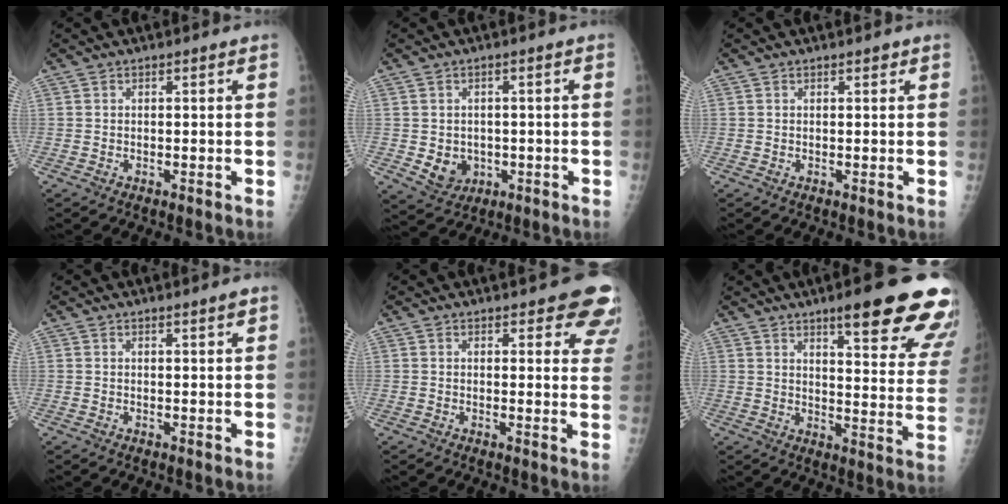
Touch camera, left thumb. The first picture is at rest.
{"total": 5.3, "force": [-1.0, 4.6, 2.5], "torque": [-0.020, 0.002, -0.001]}
{"total": 0.6, "force": [0.4, 0.3, 0.3], "torque": [-0.003, -0.002, 0.004]}
{"total": 1.2, "force": [1.0, 0.0, 0.8], "torque": [-0.008, -0.007, 0.015]}
{"total": 9.3, "force": [7.2, 3.3, 4.7], "torque": [-0.010, -0.032, 0.066]}
{"total": 21.2, "force": [14.1, 4.2, 15.2], "torque": [-0.166, -0.065, 0.180]}